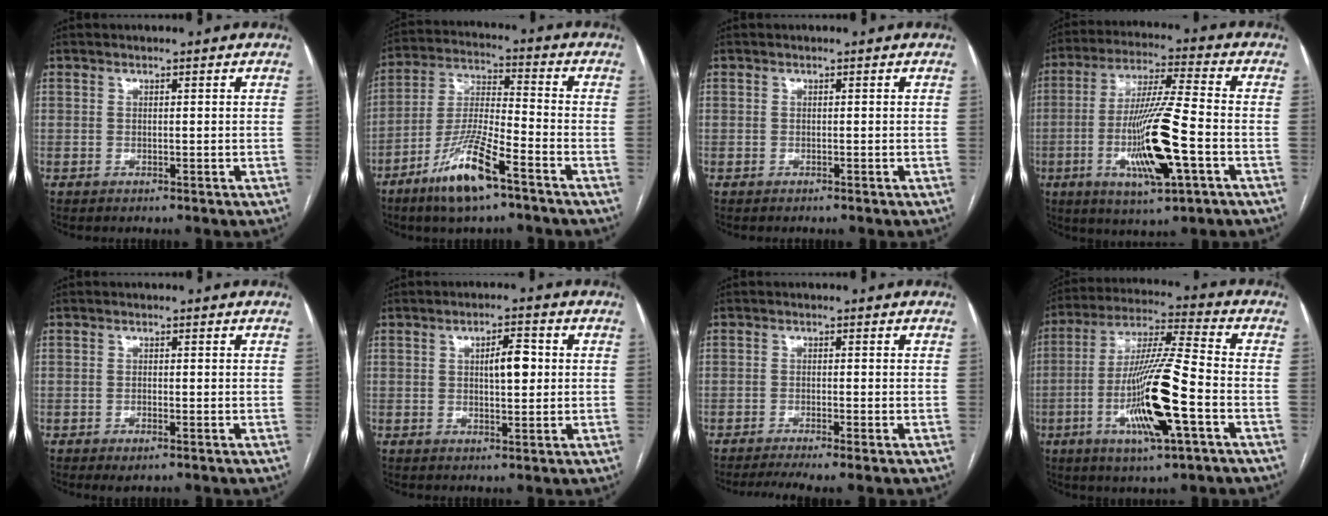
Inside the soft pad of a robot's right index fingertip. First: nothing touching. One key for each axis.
{"total": 12.2, "fx": -7.5, "fy": 1.7, "fz": 9.5, "tx": -0.194, "ty": -0.018, "tz": -0.141}
{"total": 0.0}
{"total": 15.2, "fx": -4.3, "fy": 1.2, "fz": 14.5, "tx": -0.282, "ty": -0.012, "tz": -0.076}
{"total": 1.9, "fx": -1.2, "fy": 0.5, "fz": 1.4, "tx": -0.024, "ty": -0.003, "tz": -0.015}
{"total": 4.5, "fx": 0.6, "fy": 1.4, "fz": 4.3, "tx": -0.068, "ty": 0.007, "tz": 0.011}
{"total": 5.1, "fx": -4.0, "fy": -0.3, "fz": 3.2, "tx": -0.050, "ty": -0.005, "tz": -0.063}
{"total": 16.3, "fx": -4.9, "fy": 1.0, "fz": 15.5, "tx": -0.304, "ty": -0.011, "tz": -0.088}